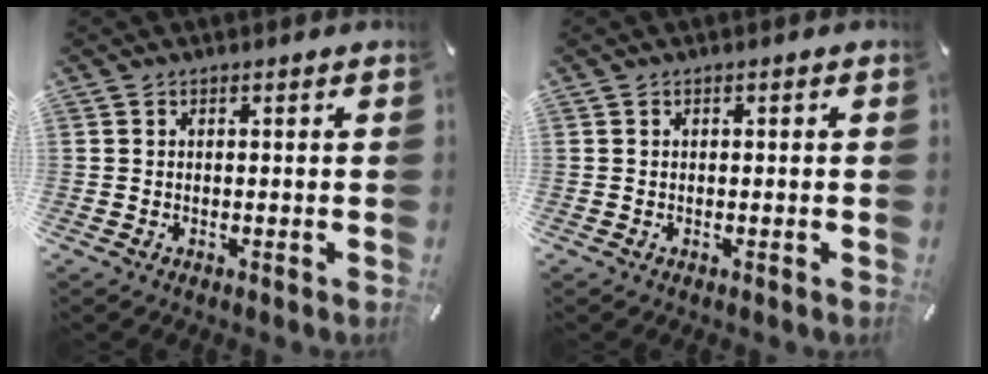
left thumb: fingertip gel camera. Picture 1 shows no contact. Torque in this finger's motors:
{"motor_torque": [-0.02, 0.11, 0.06, 0.12, 0.04]}